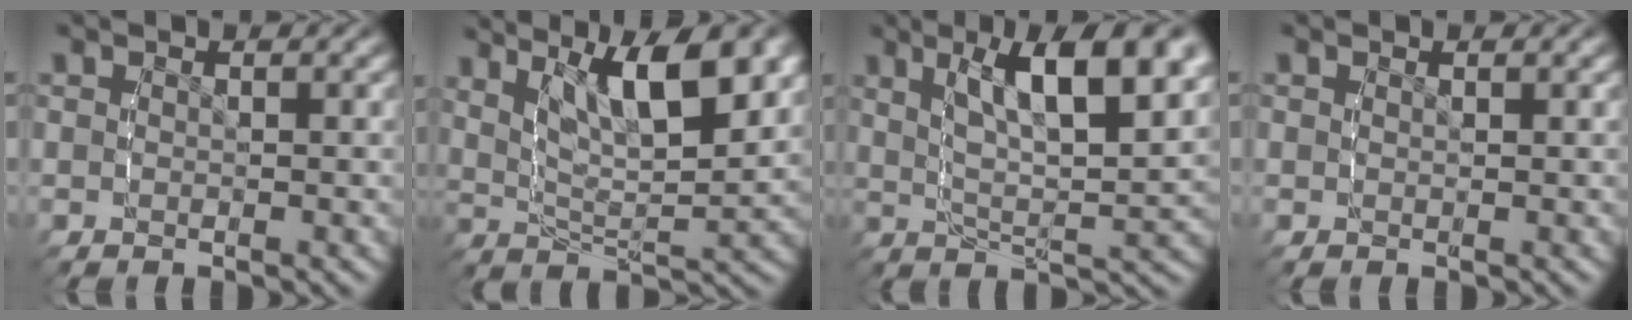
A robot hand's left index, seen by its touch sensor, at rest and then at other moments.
{"total": 9.2, "force": [3.6, 4.5, 7.1], "torque": [-0.125, -0.002, 0.049]}
{"total": 7.8, "force": [2.5, 2.3, 7.0], "torque": [-0.116, -0.003, 0.038]}
{"total": 0.0}